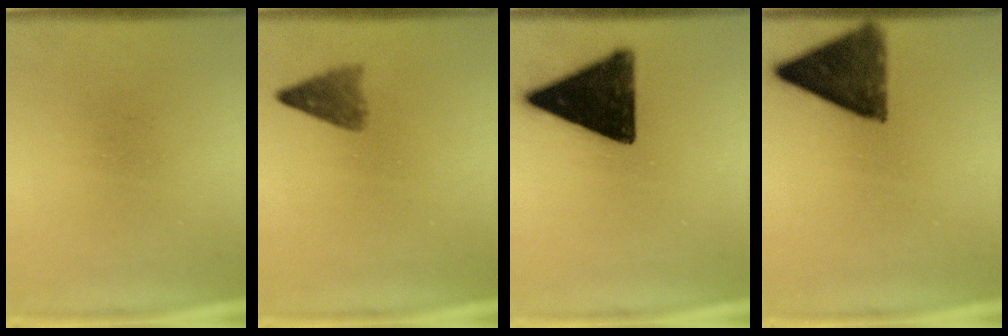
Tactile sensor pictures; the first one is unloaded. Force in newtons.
{"total": 3.3}
{"total": 15.5}
{"total": 11.2}